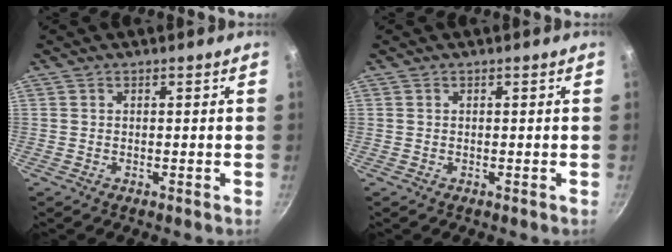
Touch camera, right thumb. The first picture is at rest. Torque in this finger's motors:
{"motor_torque": [-0.05, 0.05, 0.03, 0.02, 0.00]}